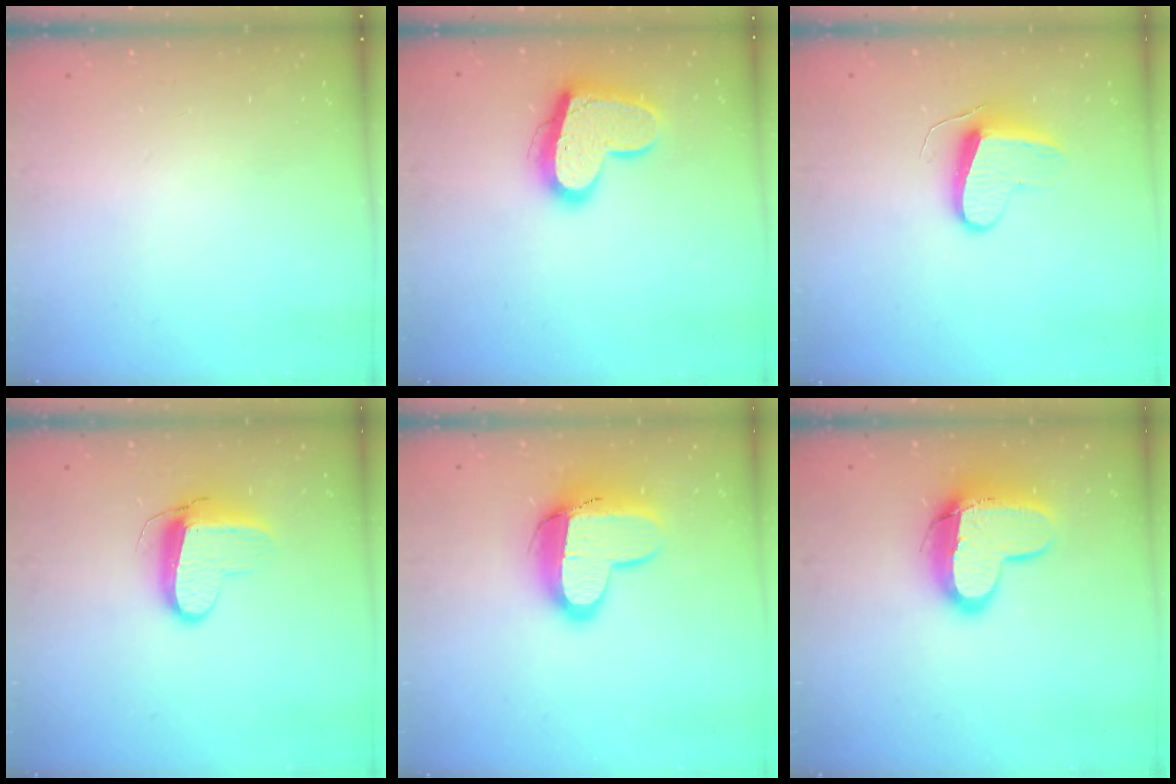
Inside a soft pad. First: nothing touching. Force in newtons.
{"total": 17.0, "press": 16.9, "slide": 1.4}
{"total": 9.1, "press": 9.0, "slide": 0.6}
{"total": 9.6, "press": 9.6, "slide": 0.9}
{"total": 14.0, "press": 13.9, "slide": 1.4}
{"total": 14.2, "press": 14.2, "slide": 1.1}